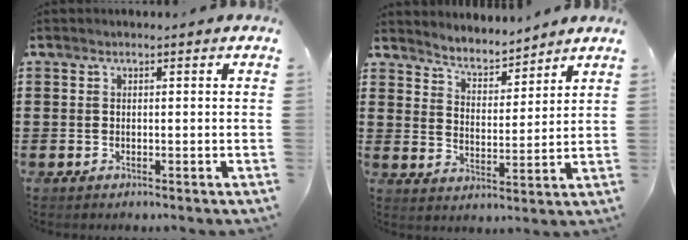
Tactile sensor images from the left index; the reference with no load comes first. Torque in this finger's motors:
{"motor_torque": [-0.21, -0.49, 0.01, 0.03]}